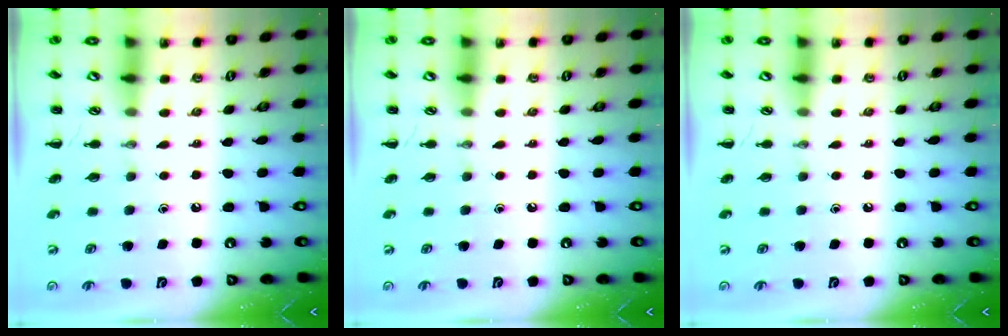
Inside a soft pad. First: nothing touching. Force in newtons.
{"total": 0.0}
{"total": 0.0}